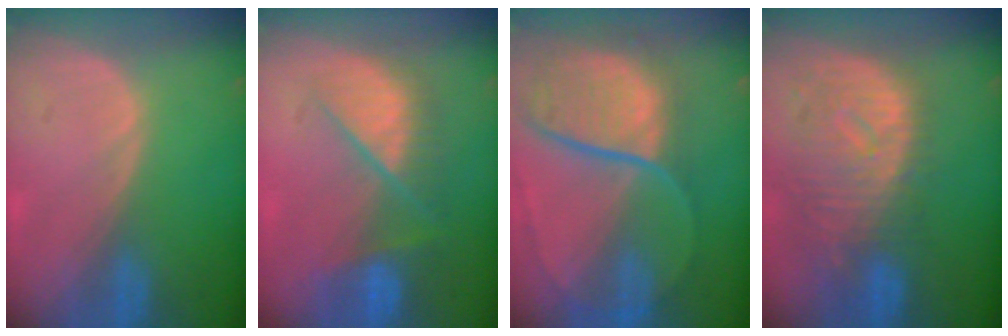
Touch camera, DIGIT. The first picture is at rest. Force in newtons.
{"total": 8.6, "press": 7.9, "slide": 3.4}
{"total": 11.4, "press": 9.4, "slide": 6.4}
{"total": 11.0, "press": 9.8, "slide": 5.0}